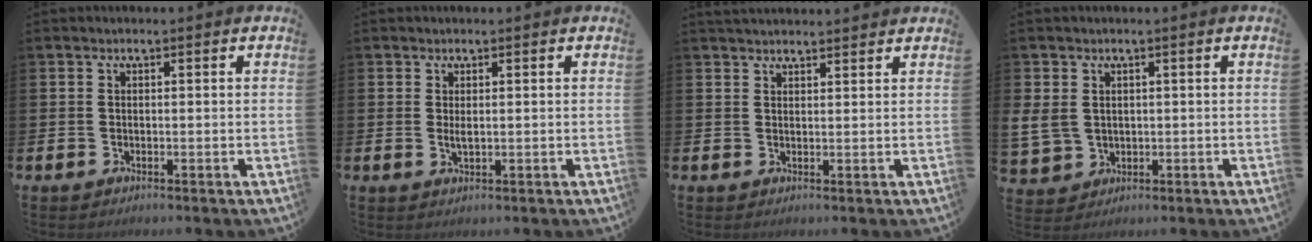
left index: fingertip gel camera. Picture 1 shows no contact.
{"total": 1.4, "force": [0.5, 0.4, 1.2], "torque": [-0.015, -0.002, 0.006]}
{"total": 2.4, "force": [2.3, 0.4, 0.2], "torque": [-0.008, -0.007, 0.044]}
{"total": 3.9, "force": [1.5, 3.4, 1.4], "torque": [-0.034, 0.007, 0.028]}